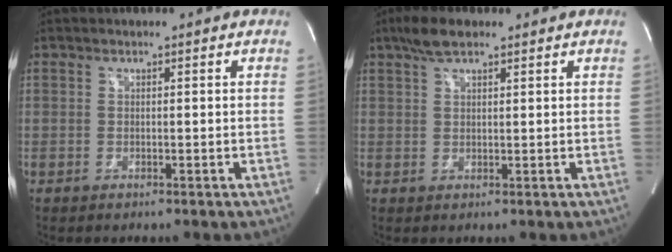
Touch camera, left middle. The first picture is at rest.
{"total": 4.3, "force": [3.1, 1.3, 2.7], "torque": [-0.062, 0.015, 0.058]}